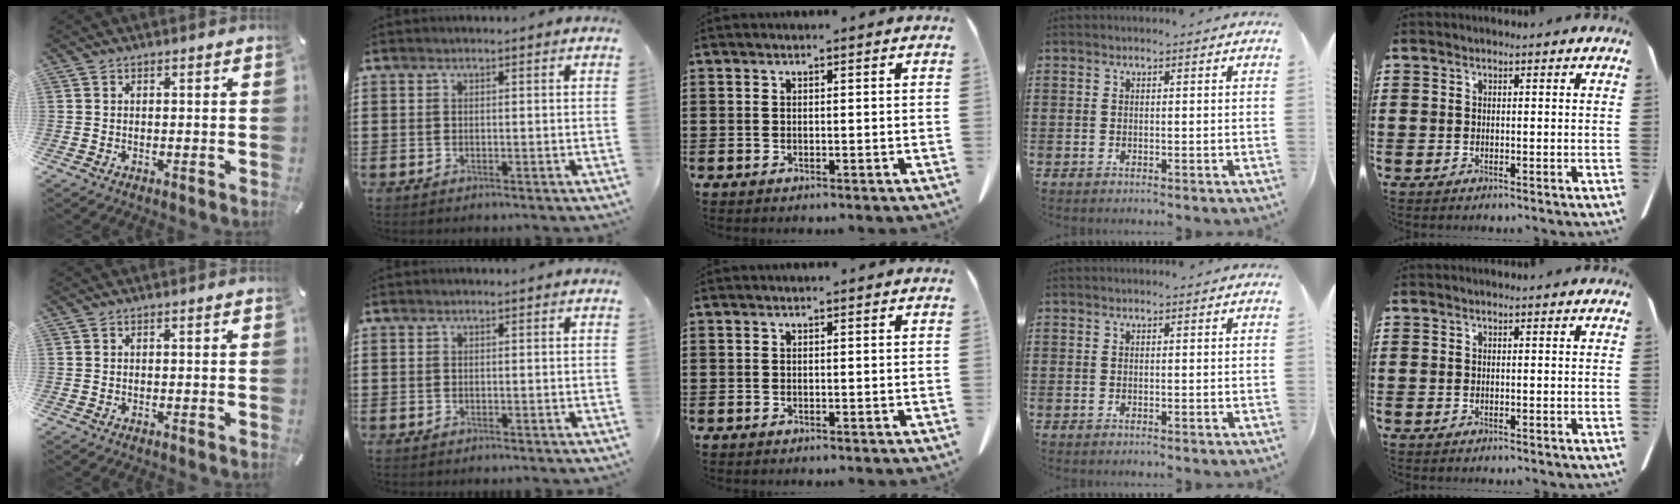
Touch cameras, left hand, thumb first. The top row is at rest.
{}